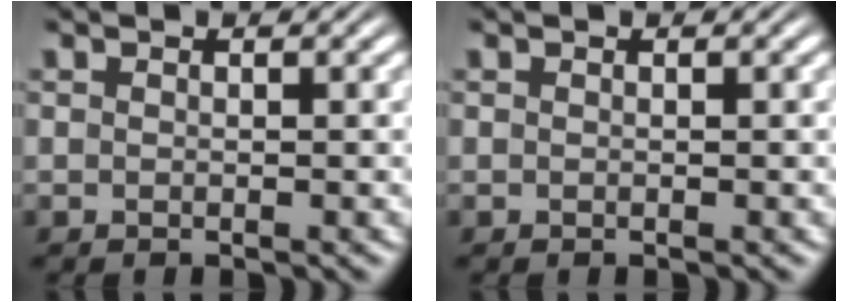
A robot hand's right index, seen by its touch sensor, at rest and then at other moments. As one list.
[{"total": 0.0}]